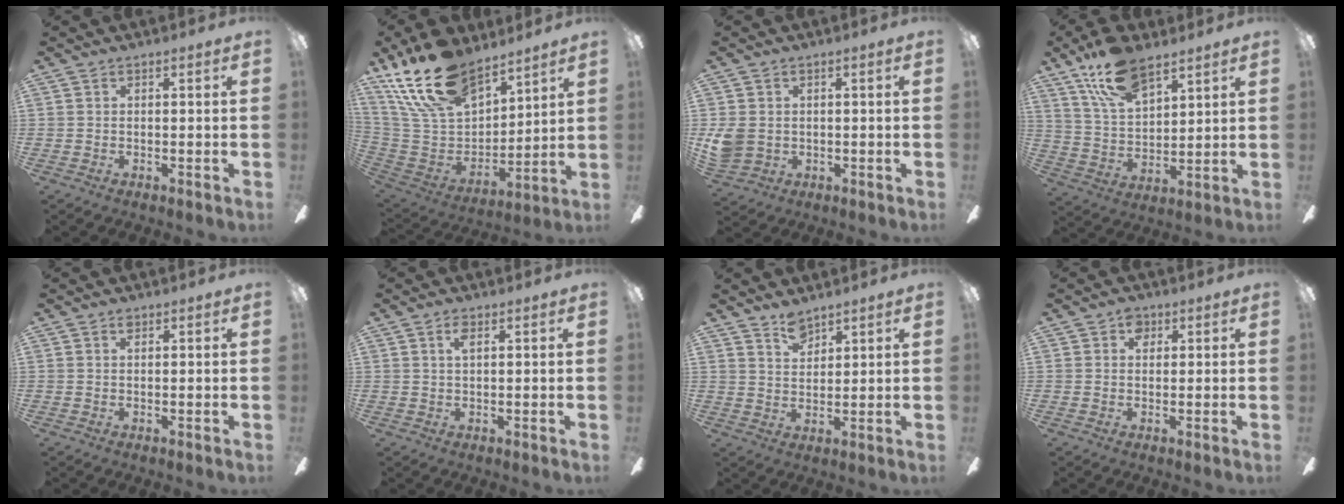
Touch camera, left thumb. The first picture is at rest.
{"total": 21.2, "force": [15.8, 9.7, 10.3], "torque": [-0.232, -0.089, 0.292]}
{"total": 5.7, "force": [0.5, 4.9, 2.8], "torque": [-0.067, 0.006, 0.012]}
{"total": 15.2, "force": [10.2, 7.1, 8.8], "torque": [-0.159, -0.038, 0.186]}
{"total": 1.0, "force": [0.6, 0.5, 0.6], "torque": [-0.014, 0.001, 0.012]}
{"total": 2.4, "force": [1.3, 1.0, 1.8], "torque": [-0.033, 0.002, 0.020]}
{"total": 5.1, "force": [4.3, 2.4, 1.5], "torque": [-0.025, -0.018, 0.079]}
{"total": 3.1, "force": [1.4, 2.2, 1.6], "torque": [-0.010, -0.005, 0.021]}